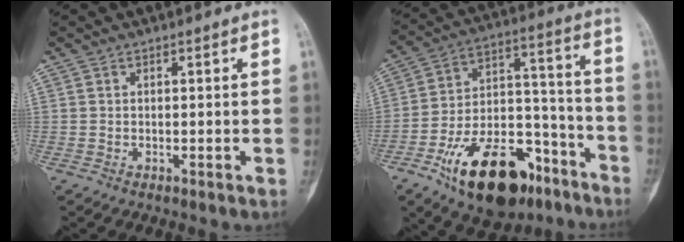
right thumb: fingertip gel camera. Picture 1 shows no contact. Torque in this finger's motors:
{"motor_torque": [2.60, 1.62, 1.69, -1.08, 0.29]}